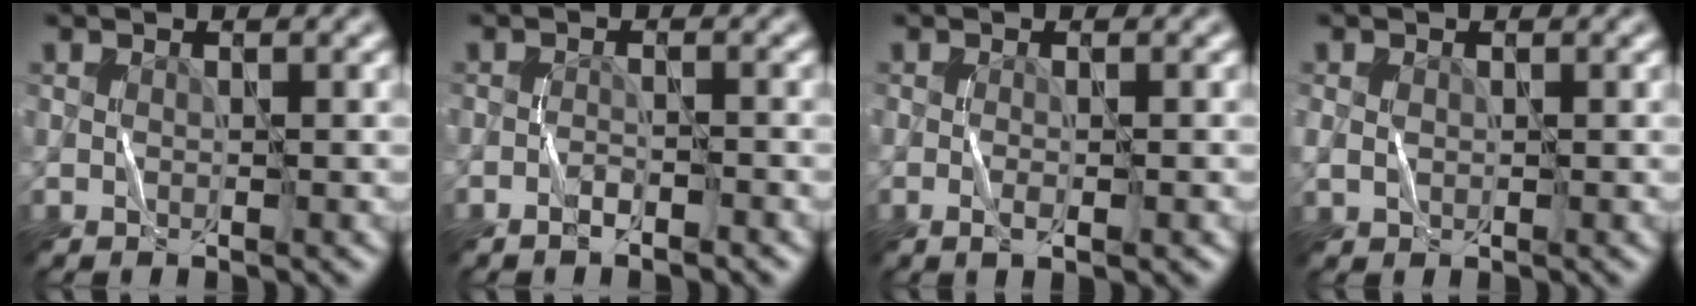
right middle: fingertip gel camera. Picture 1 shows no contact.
{"total": 1.3, "force": [-1.1, 0.2, 0.6], "torque": [-0.012, 0.005, -0.020]}
{"total": 1.5, "force": [-0.6, 0.2, 1.4], "torque": [-0.030, 0.002, -0.010]}
{"total": 1.2, "force": [0.1, 0.9, 0.7], "torque": [-0.021, 0.002, 0.003]}